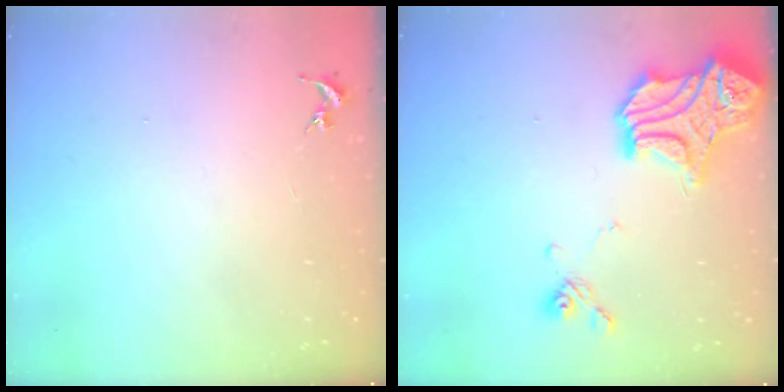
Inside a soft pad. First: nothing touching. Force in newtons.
{"total": 17.9, "press": 17.9, "slide": 0.7}